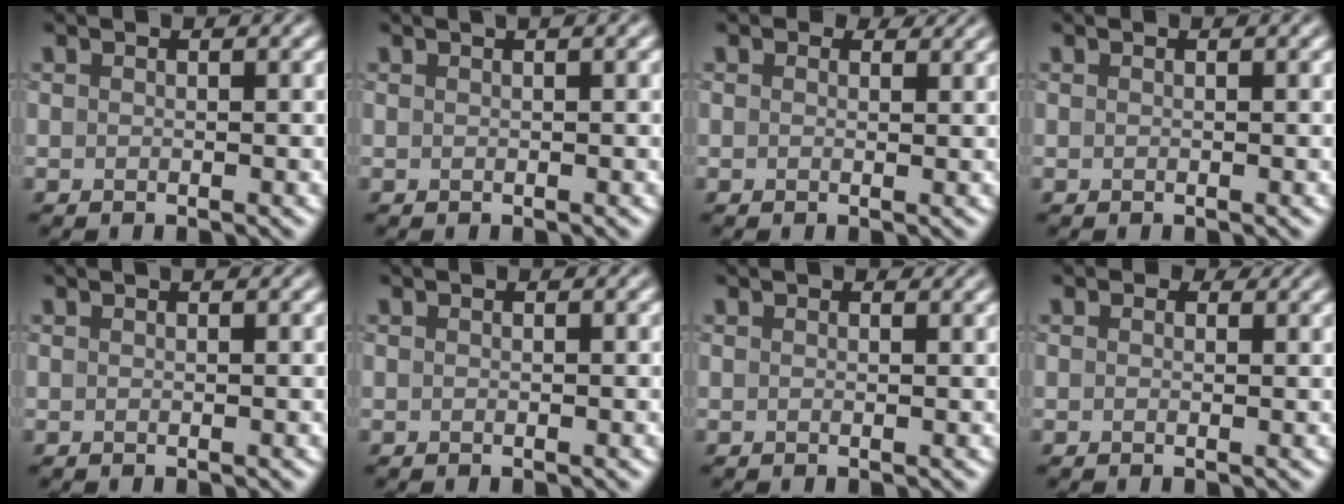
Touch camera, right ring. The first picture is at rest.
{"total": 1.1, "force": [0.6, 0.3, 0.9], "torque": [-0.010, 0.005, 0.004]}
{"total": 1.2, "force": [0.8, 0.7, 0.5], "torque": [-0.009, -0.005, 0.002]}
{"total": 0.0}
{"total": 0.7, "force": [0.6, 0.2, 0.5], "torque": [-0.004, 0.003, 0.005]}
{"total": 0.0}
{"total": 0.7, "force": [0.6, 0.2, 0.1], "torque": [-0.004, -0.004, 0.008]}
{"total": 0.8, "force": [0.4, 0.6, 0.3], "torque": [-0.004, -0.005, -0.002]}